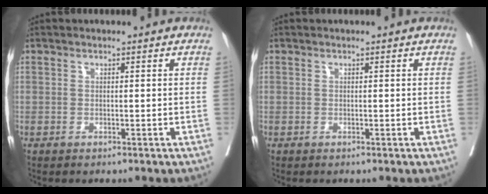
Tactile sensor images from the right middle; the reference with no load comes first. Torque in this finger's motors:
{"motor_torque": [0.25, -0.01, 0.07, -0.01]}